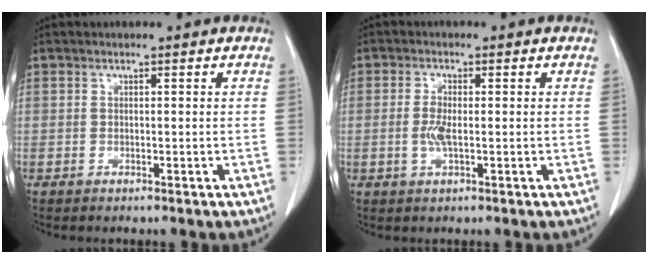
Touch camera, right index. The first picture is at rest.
{"total": 3.0, "force": [-0.4, 0.8, 2.9], "torque": [-0.068, -0.002, -0.007]}